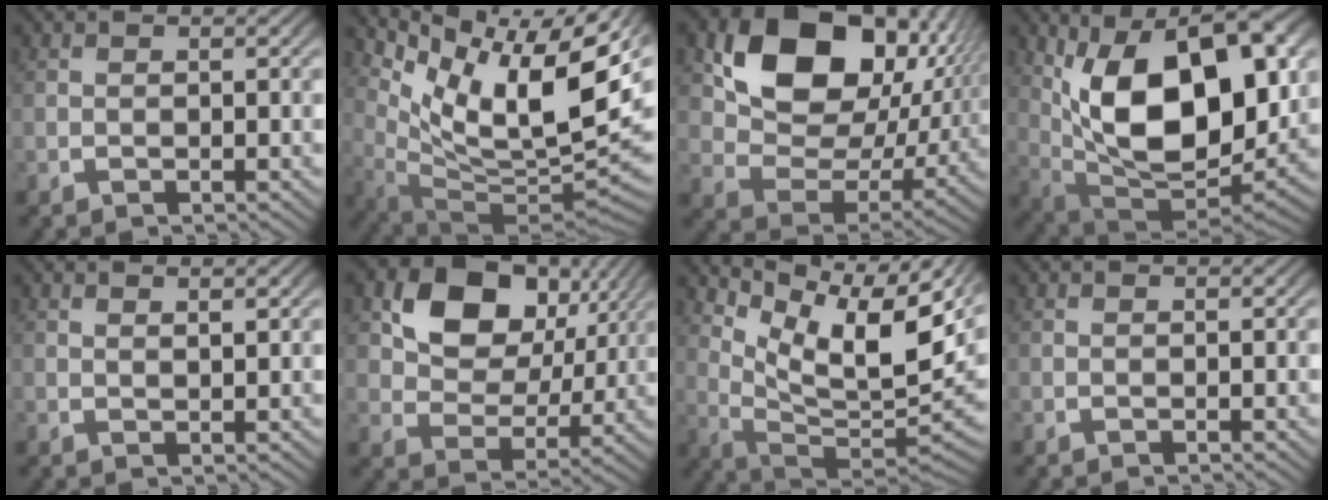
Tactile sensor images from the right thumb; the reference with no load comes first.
{"total": 18.7, "force": [3.4, 10.9, 14.9], "torque": [-0.230, -0.040, 0.075]}
{"total": 15.1, "force": [3.7, 10.0, 10.8], "torque": [-0.200, -0.009, 0.060]}
{"total": 17.5, "force": [0.8, 10.2, 14.2], "torque": [-0.260, -0.049, 0.039]}
{"total": 0.9, "force": [0.9, 0.1, 0.2], "torque": [-0.002, 0.000, 0.020]}
{"total": 11.5, "force": [4.6, 7.6, 7.2], "torque": [-0.133, 0.006, 0.068]}
{"total": 16.4, "force": [4.2, 9.8, 12.4], "torque": [-0.193, -0.020, 0.069]}
{"total": 0.0}